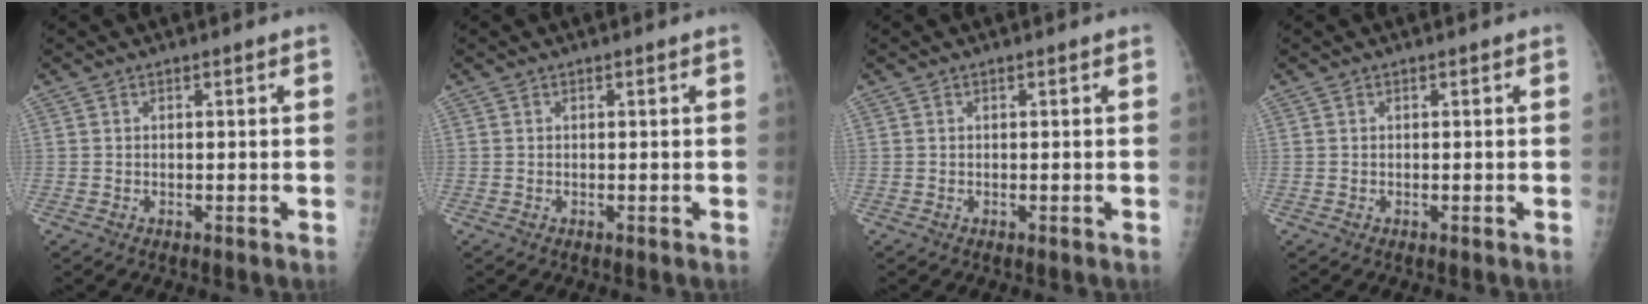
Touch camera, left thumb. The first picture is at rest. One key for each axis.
{"total": 0.0}
{"total": 0.0}
{"total": 0.0}